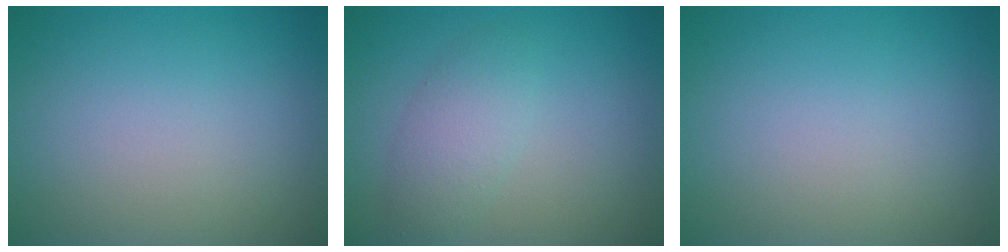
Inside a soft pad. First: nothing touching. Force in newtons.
{"total": 2.8, "press": 2.8, "slide": 0.1}
{"total": 0.0}